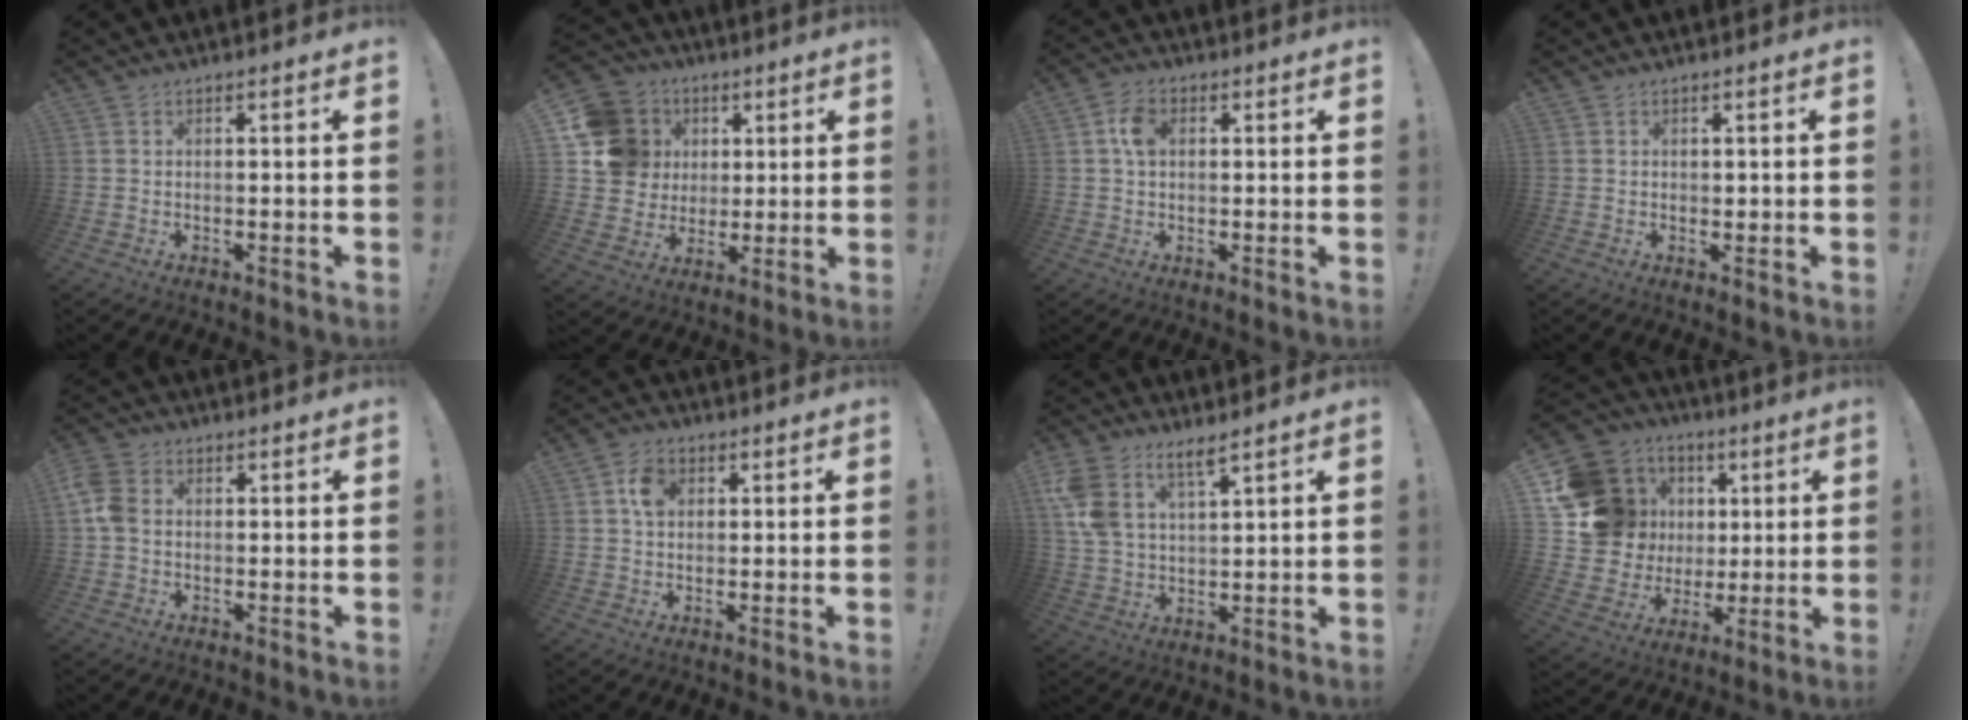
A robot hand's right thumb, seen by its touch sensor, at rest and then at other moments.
{"total": 16.2, "force": [3.7, 14.6, 5.9], "torque": [-0.090, 0.004, 0.098]}
{"total": 5.2, "force": [1.0, 3.3, 4.0], "torque": [-0.064, 0.006, 0.019]}
{"total": 0.8, "force": [0.3, 0.7, 0.2], "torque": [0.001, 0.001, 0.004]}
{"total": 6.7, "force": [0.5, 4.9, 4.5], "torque": [-0.107, 0.011, 0.014]}
{"total": 5.4, "force": [1.4, 3.9, 3.5], "torque": [-0.052, 0.003, 0.026]}
{"total": 8.8, "force": [6.1, 3.9, 4.8], "torque": [-0.100, -0.023, 0.121]}
{"total": 20.8, "force": [5.0, 18.3, 8.5], "torque": [-0.139, -0.012, 0.140]}